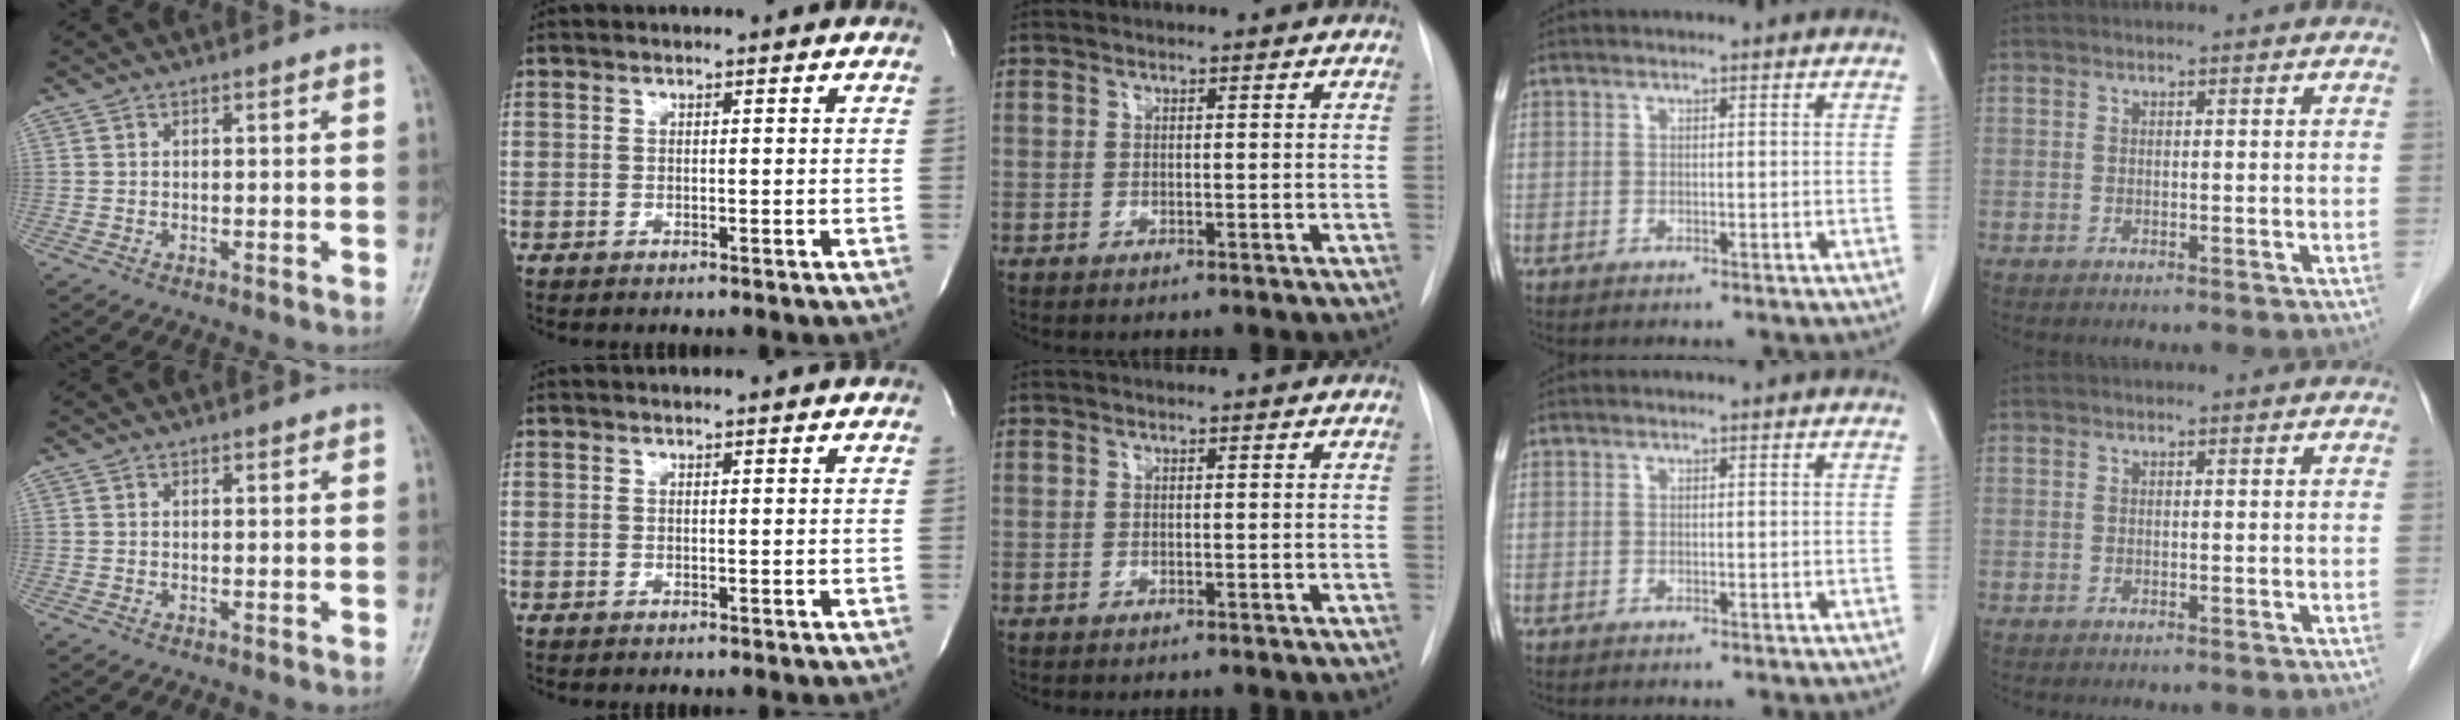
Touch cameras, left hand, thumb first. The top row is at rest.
{"thumb": {"total": 0.5, "force": [0.5, 0.3, -0.1], "torque": [0.004, -0.004, 0.005]}, "index": {"total": 1.9, "force": [1.9, 0.0, 0.4], "torque": [-0.012, 0.006, 0.020]}}